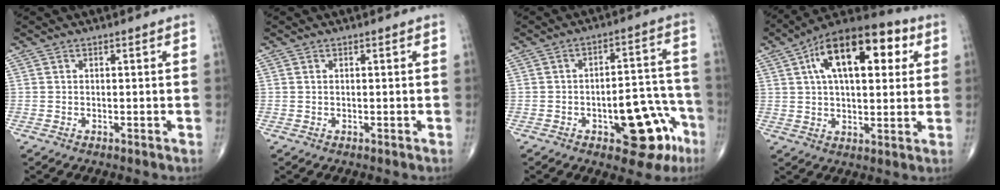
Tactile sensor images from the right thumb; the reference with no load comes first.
{"total": 0.0}
{"total": 13.7, "force": [-6.1, 6.3, 10.5], "torque": [-0.091, 0.047, -0.073]}
{"total": 19.8, "force": [6.5, 9.6, 16.0], "torque": [-0.226, 0.018, 0.096]}